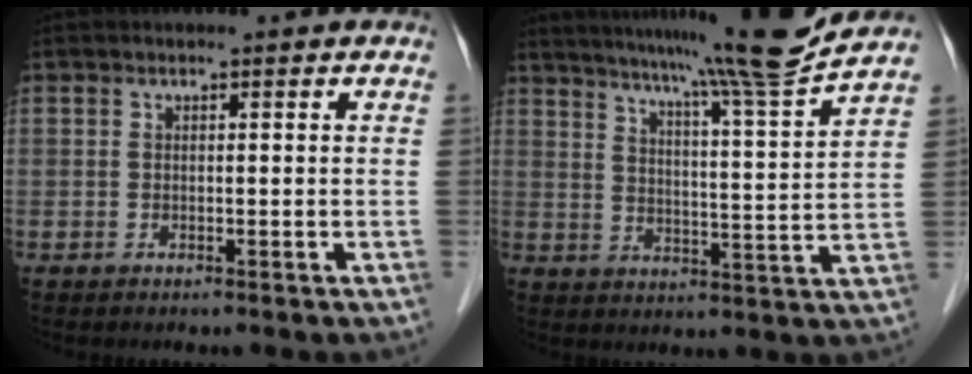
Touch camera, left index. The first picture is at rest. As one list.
[{"total": 14.7, "force": [13.0, -2.9, 6.2], "torque": [-0.102, -0.042, 0.182]}]